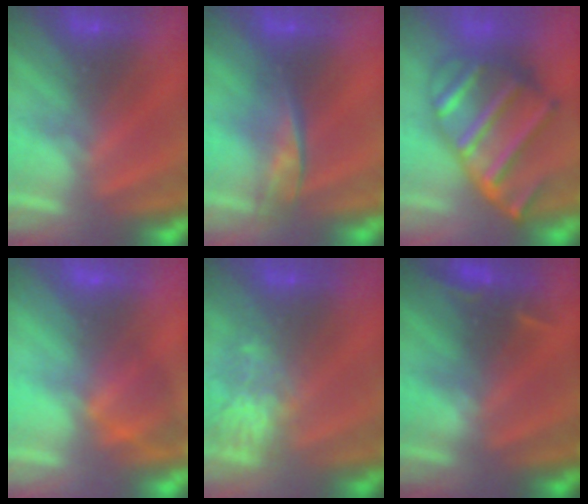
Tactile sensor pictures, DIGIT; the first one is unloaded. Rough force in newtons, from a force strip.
{"total": 2.2}
{"total": 9.1}
{"total": 2.9}
{"total": 5.2}
{"total": 3.4}